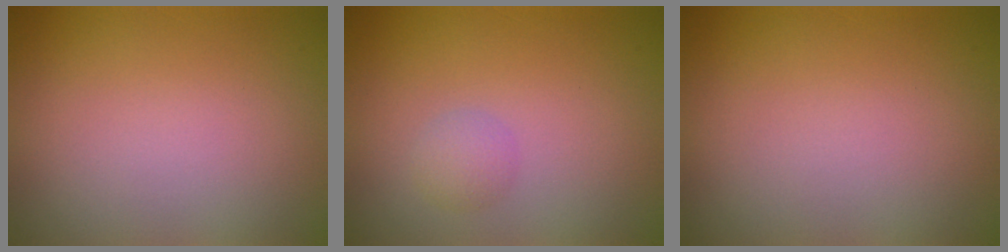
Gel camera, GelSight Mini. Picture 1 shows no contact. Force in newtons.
{"total": 1.4, "press": 1.4, "slide": 0.0}
{"total": 0.0}